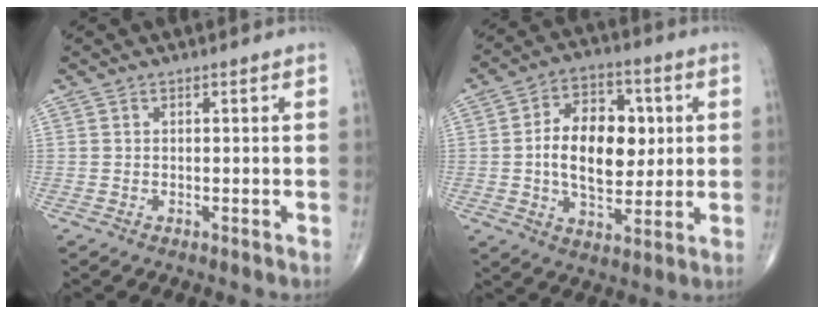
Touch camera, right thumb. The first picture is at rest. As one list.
[{"total": 14.9, "force": [1.1, 9.2, 11.6], "torque": [-0.151, 0.007, 0.017]}]